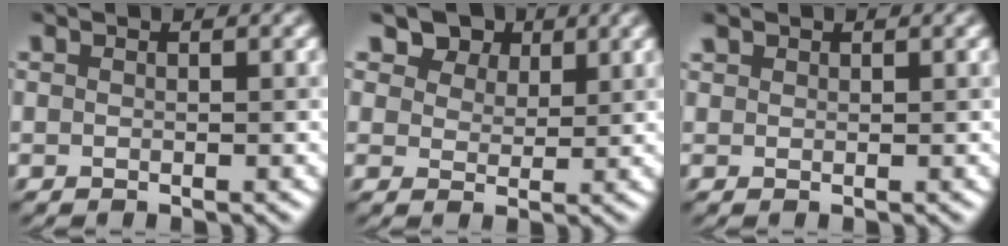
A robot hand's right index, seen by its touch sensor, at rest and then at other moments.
{"total": 5.7, "force": [4.0, 3.4, 2.1], "torque": [-0.059, -0.009, 0.073]}
{"total": 1.0, "force": [0.9, 0.5, 0.1], "torque": [-0.002, 0.004, 0.018]}